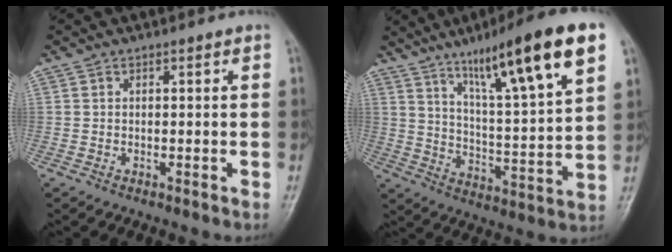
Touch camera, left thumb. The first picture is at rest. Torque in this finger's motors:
{"motor_torque": [1.50, 0.07, 1.95, -0.82, 0.34]}